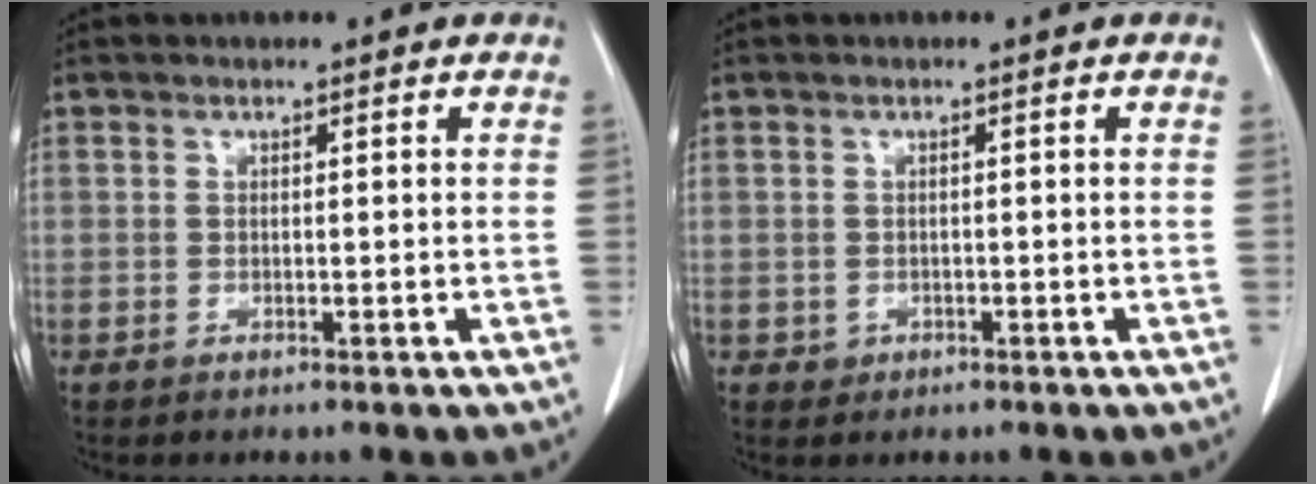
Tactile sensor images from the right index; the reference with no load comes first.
{"total": 1.2, "force": [-0.4, 1.2, 0.1], "torque": [0.000, 0.004, -0.003]}